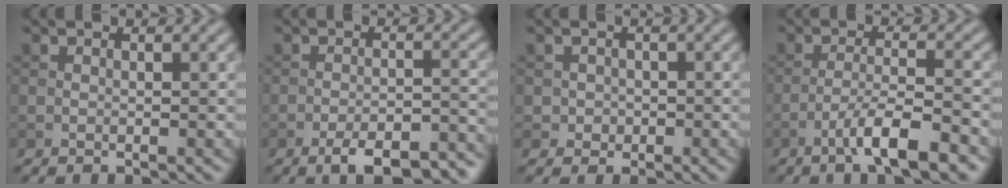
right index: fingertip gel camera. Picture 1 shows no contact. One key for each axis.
{"total": 6.8, "fx": -5.1, "fy": 2.0, "fz": 4.1, "tx": -0.063, "ty": -0.002, "tz": -0.071}
{"total": 1.4, "fx": -0.3, "fy": 1.4, "fz": 0.1, "tx": 0.012, "ty": -0.002, "tz": -0.006}
{"total": 5.6, "fx": -3.5, "fy": 0.8, "fz": 4.3, "tx": -0.072, "ty": 0.006, "tz": -0.062}